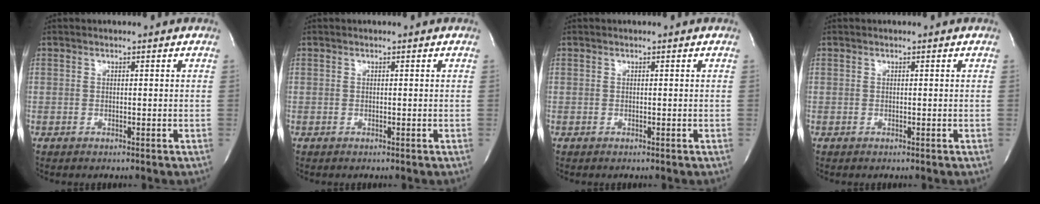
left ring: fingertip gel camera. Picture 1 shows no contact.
{"total": 0.0}
{"total": 0.0}
{"total": 0.0}